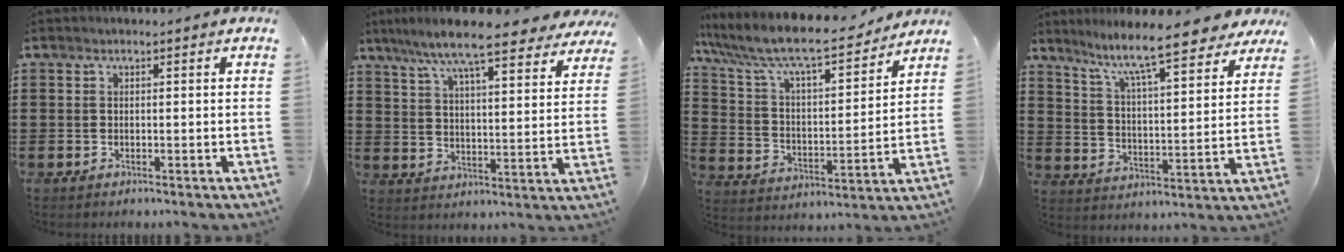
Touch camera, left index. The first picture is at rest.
{"total": 9.9, "force": [8.5, 0.6, 5.0], "torque": [-0.122, -0.042, 0.143]}
{"total": 9.8, "force": [8.5, 1.3, 4.8], "torque": [-0.129, -0.053, 0.140]}
{"total": 9.3, "force": [8.0, 0.3, 4.7], "torque": [-0.114, -0.048, 0.131]}